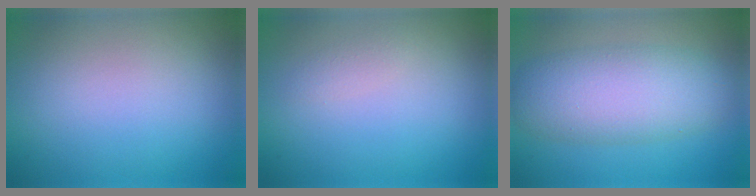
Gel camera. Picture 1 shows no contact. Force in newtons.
{"total": 0.8, "press": 0.8, "slide": 0.0}
{"total": 7.0, "press": 7.0, "slide": 0.1}